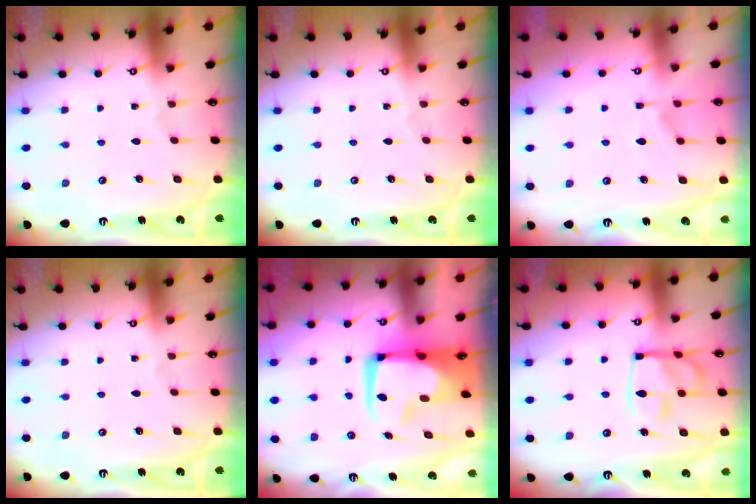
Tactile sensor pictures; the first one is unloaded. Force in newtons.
{"total": 0.0}
{"total": 1.5, "press": 0.6, "slide": 1.4}
{"total": 0.0}
{"total": 6.3, "press": 6.2, "slide": 1.0}
{"total": 13.3, "press": 13.2, "slide": 1.5}